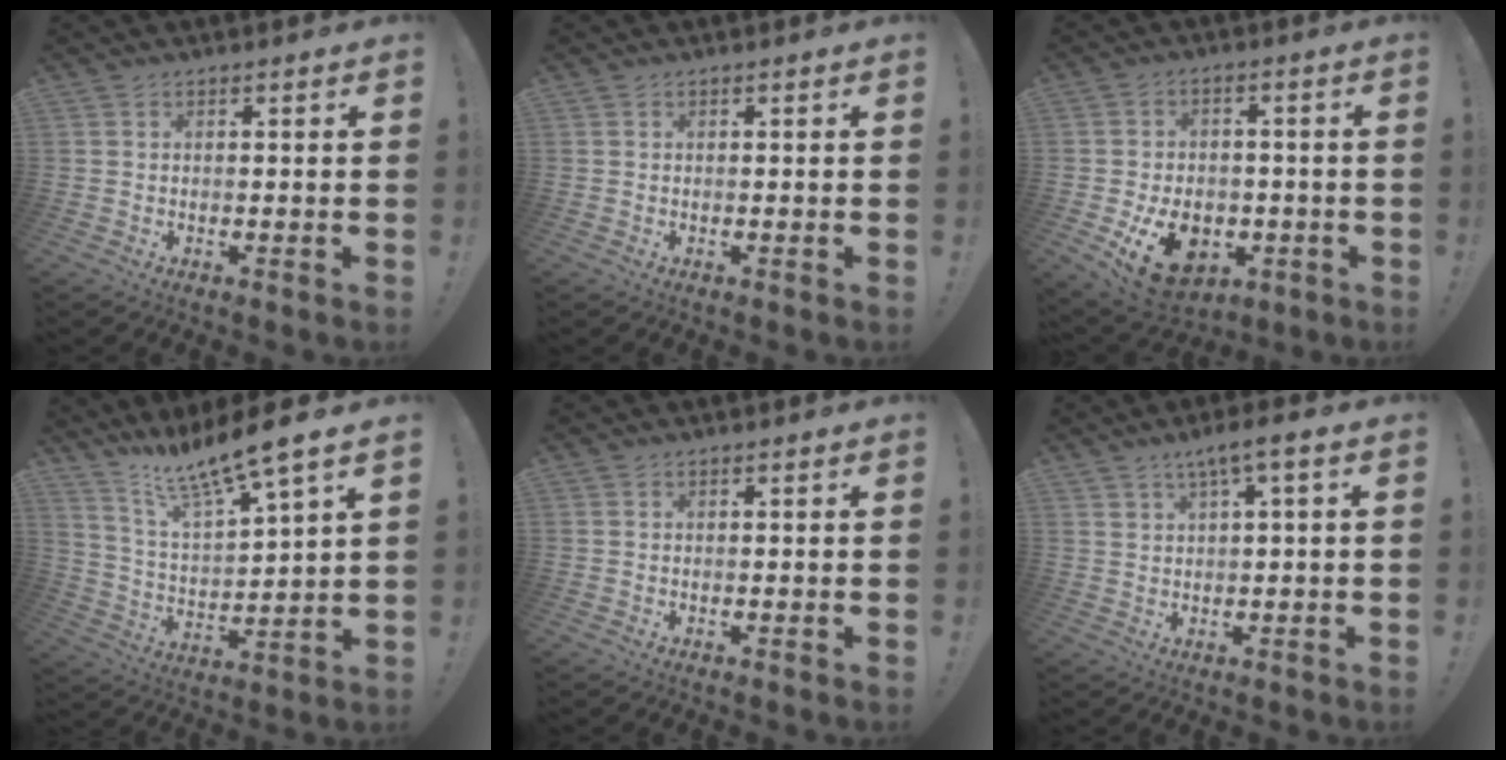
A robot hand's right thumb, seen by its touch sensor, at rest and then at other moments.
{"total": 0.0}
{"total": 14.2, "force": [-5.0, 10.5, 8.1], "torque": [-0.119, 0.031, -0.074]}
{"total": 13.3, "force": [11.5, 0.4, 6.5], "torque": [-0.136, -0.091, 0.193]}
{"total": 0.0}
{"total": 5.0, "force": [1.8, 0.7, 4.6], "torque": [-0.083, -0.002, 0.030]}